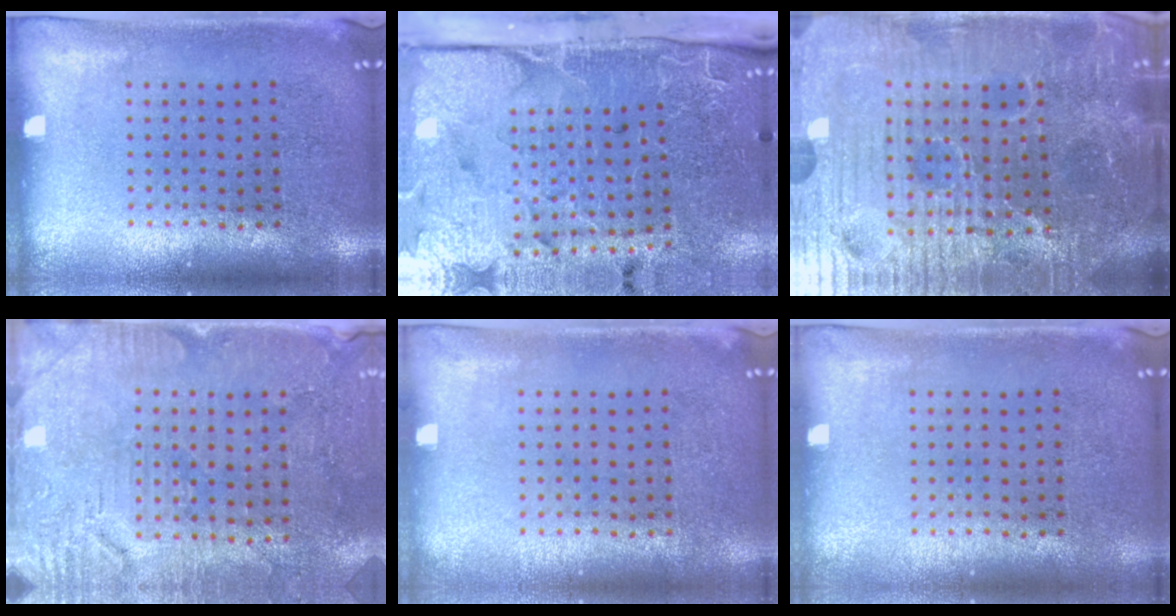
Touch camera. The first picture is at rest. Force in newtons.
{"total": 4.9, "press": 3.9, "slide": 3.0}
{"total": 6.4, "press": 6.0, "slide": 2.3}
{"total": 3.0, "press": 2.9, "slide": 0.8}
{"total": 0.0}
{"total": 0.0}